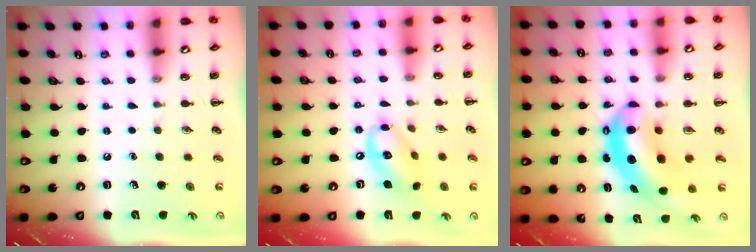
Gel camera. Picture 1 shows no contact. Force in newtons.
{"total": 13.2, "press": 12.8, "slide": 2.9}
{"total": 7.5, "press": 7.3, "slide": 1.8}